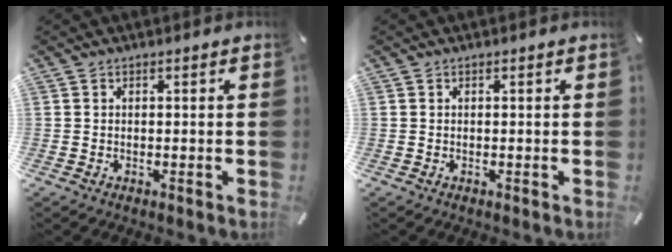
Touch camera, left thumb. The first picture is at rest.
{"total": 0.0}